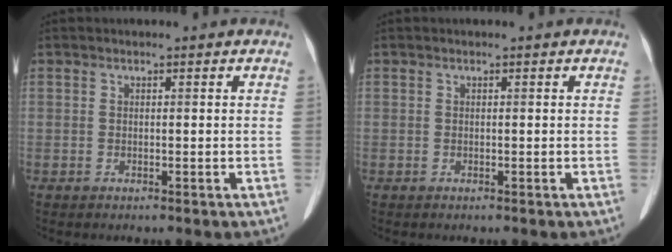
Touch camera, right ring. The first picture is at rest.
{"total": 0.0}